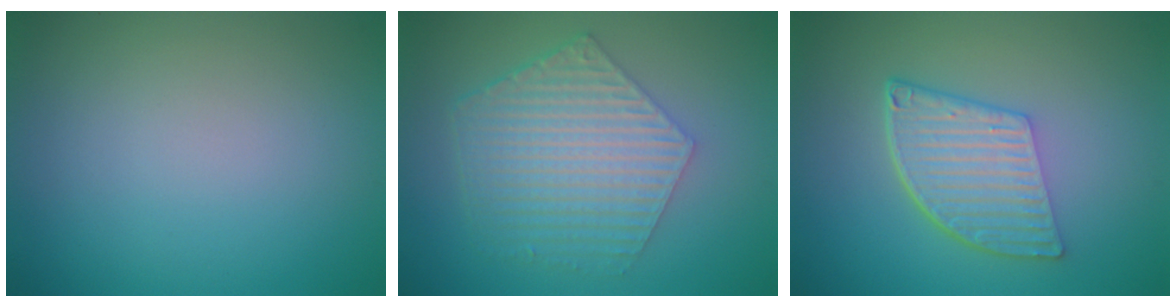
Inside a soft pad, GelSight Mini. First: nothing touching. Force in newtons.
{"total": 6.0, "press": 4.3, "slide": 4.2}
{"total": 6.1, "press": 4.1, "slide": 4.5}